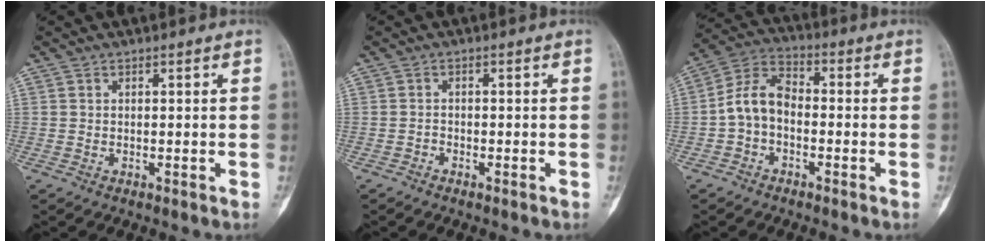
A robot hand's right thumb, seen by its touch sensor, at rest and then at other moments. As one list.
[{"total": 0.8, "force": [-0.7, 0.4, 0.2], "torque": [-0.006, 0.002, -0.018]}, {"total": 8.1, "force": [-1.5, 5.4, 5.9], "torque": [-0.107, 0.033, -0.044]}]